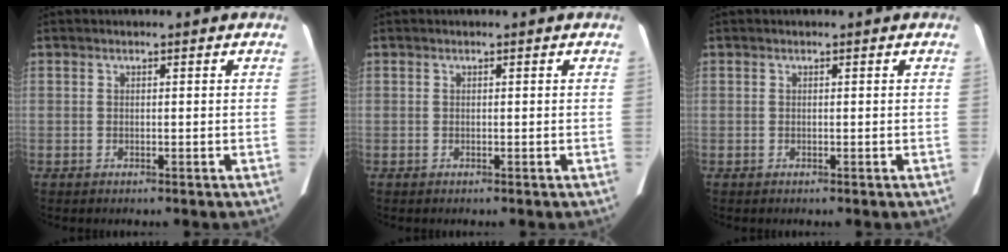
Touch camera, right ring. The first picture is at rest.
{"total": 0.0}
{"total": 0.0}